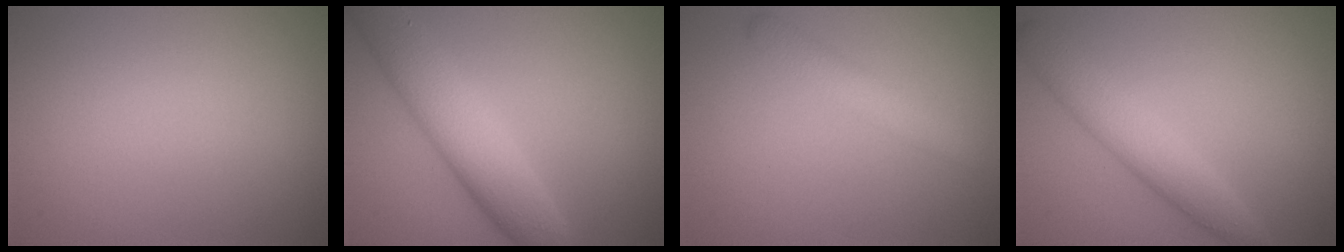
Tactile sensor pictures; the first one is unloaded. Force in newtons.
{"total": 6.4, "press": 6.4, "slide": 0.3}
{"total": 2.0, "press": 2.0, "slide": 0.1}
{"total": 3.8, "press": 3.8, "slide": 0.0}